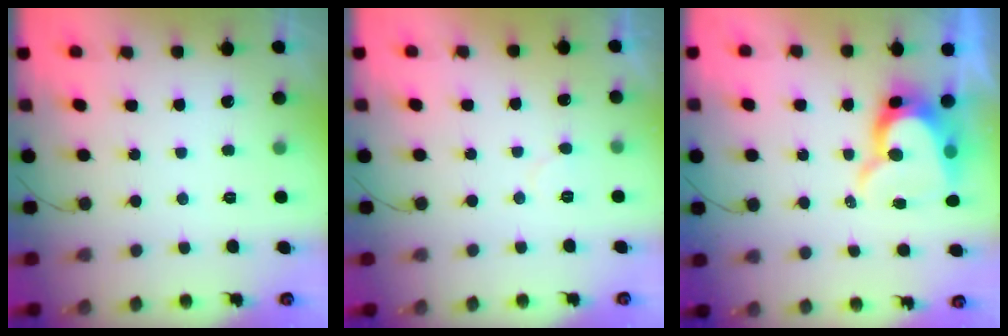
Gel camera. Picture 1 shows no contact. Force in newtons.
{"total": 4.0, "press": 4.0, "slide": 0.4}
{"total": 12.1, "press": 12.0, "slide": 1.3}